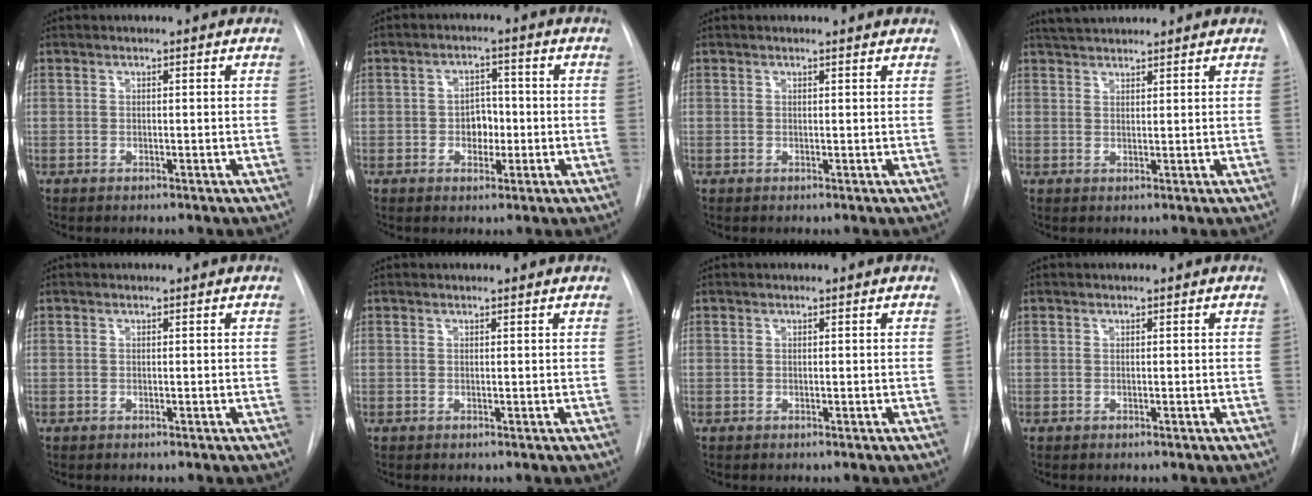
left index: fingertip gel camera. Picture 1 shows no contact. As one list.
[{"total": 3.9, "force": [-0.8, 2.8, 2.7], "torque": [-0.037, 0.008, -0.011]}, {"total": 1.8, "force": [1.8, 0.1, 0.3], "torque": [-0.012, 0.002, 0.014]}, {"total": 5.5, "force": [5.2, 0.4, 1.8], "torque": [-0.034, 0.035, 0.085]}, {"total": 0.0}, {"total": 1.1, "force": [1.1, 0.0, 0.1], "torque": [-0.008, 0.004, 0.012]}, {"total": 0.0}, {"total": 0.0}]